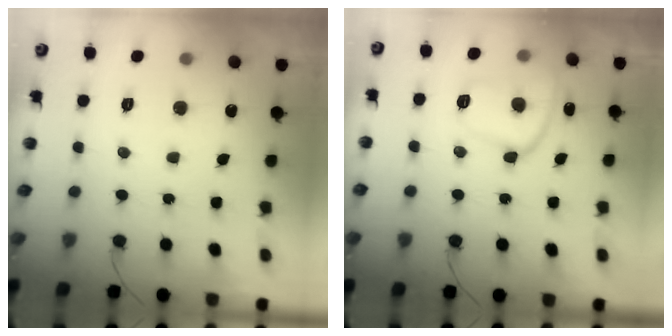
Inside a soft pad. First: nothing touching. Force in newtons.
{"total": 11.8, "press": 11.8, "slide": 1.0}